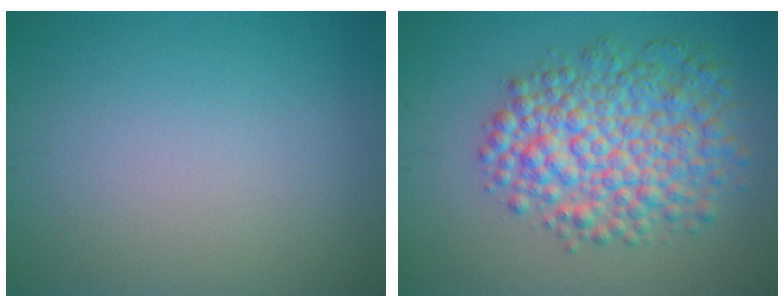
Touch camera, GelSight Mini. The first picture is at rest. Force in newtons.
{"total": 7.9, "press": 7.9, "slide": 0.2}